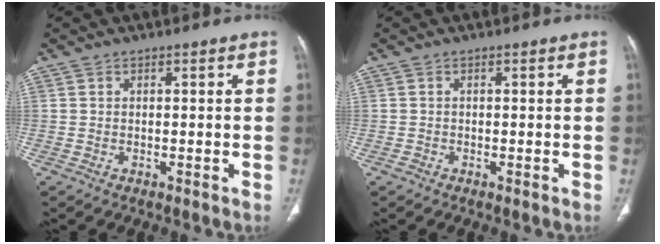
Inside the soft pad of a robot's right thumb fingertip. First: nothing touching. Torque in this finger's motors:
{"motor_torque": [0.08, 0.00, -0.18, 0.09, 0.03]}